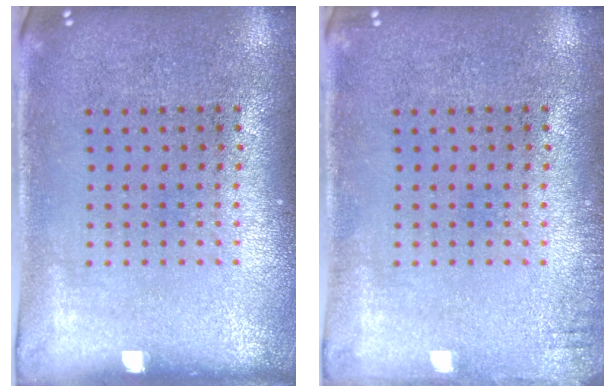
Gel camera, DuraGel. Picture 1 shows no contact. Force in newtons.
{"total": 1.0, "press": 1.0, "slide": 0.1}